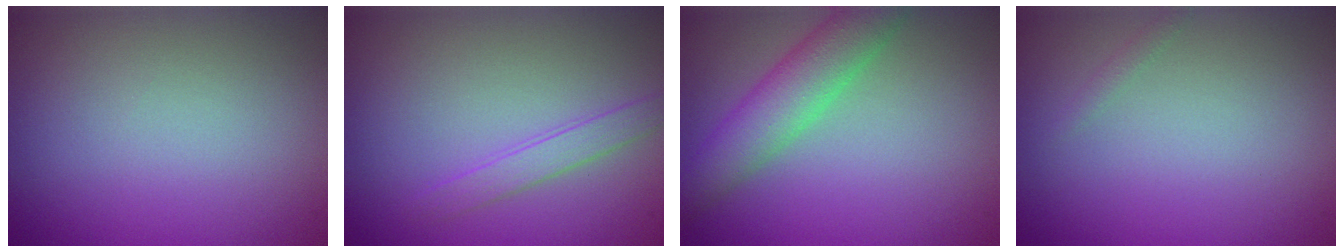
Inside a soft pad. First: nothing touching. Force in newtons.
{"total": 1.5, "press": 1.5, "slide": 0.1}
{"total": 4.6, "press": 4.6, "slide": 0.2}
{"total": 0.6, "press": 0.6, "slide": 0.0}